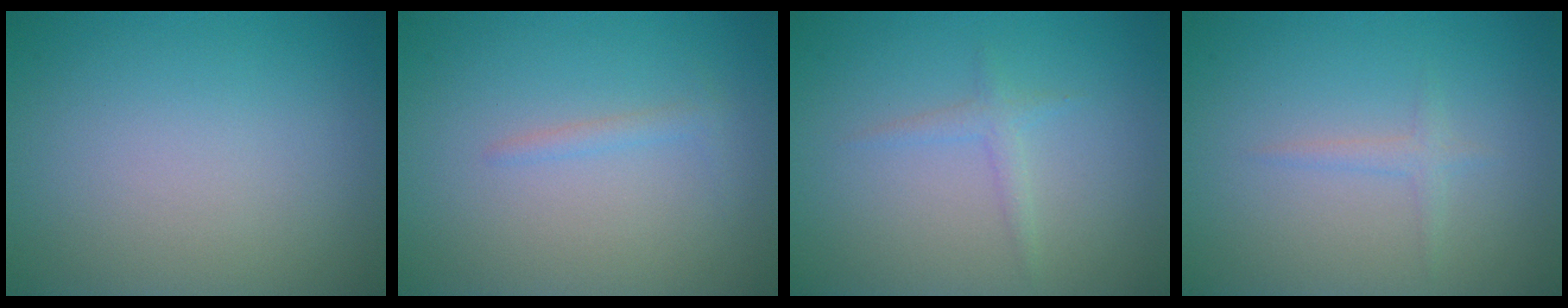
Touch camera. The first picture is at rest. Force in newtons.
{"total": 0.9, "press": 0.9, "slide": 0.1}
{"total": 1.1, "press": 1.1, "slide": 0.1}
{"total": 1.1, "press": 1.1, "slide": 0.0}